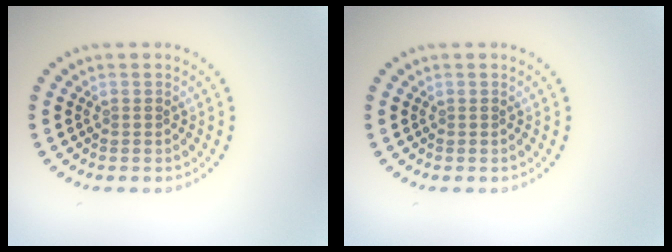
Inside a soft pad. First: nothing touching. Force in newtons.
{"total": 0.0}